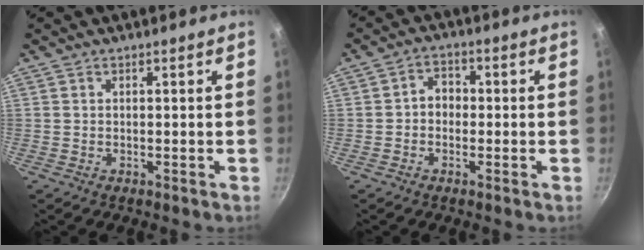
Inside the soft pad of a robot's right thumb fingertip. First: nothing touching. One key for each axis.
{"total": 3.9, "fx": -0.5, "fy": 3.2, "fz": 2.2, "tx": -0.012, "ty": 0.014, "tz": -0.016}